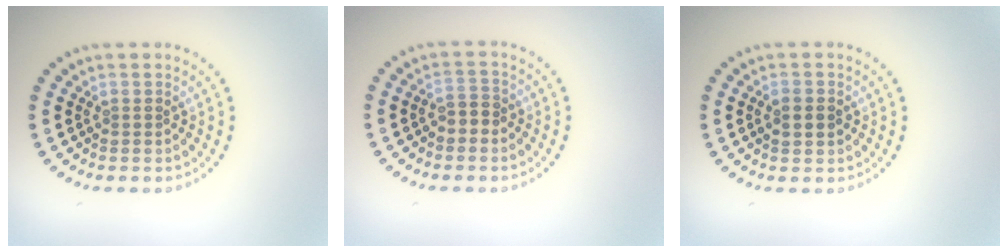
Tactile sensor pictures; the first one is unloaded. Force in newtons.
{"total": 1.6, "press": 1.5, "slide": 0.6}
{"total": 2.3, "press": 2.3, "slide": 0.0}